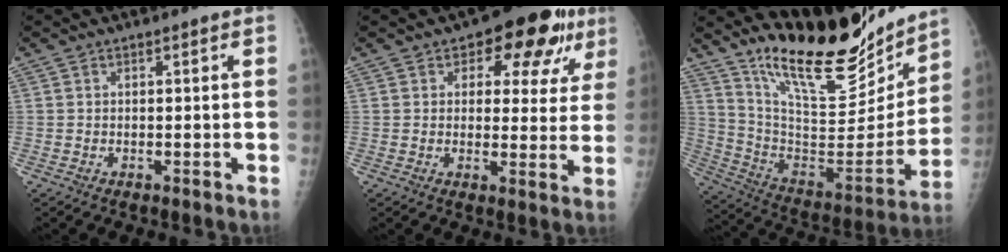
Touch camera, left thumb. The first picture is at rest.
{"total": 12.0, "force": [6.1, 6.7, 7.8], "torque": [-0.044, -0.014, 0.075]}
{"total": 25.5, "force": [20.3, 7.5, 13.5], "torque": [-0.179, -0.115, 0.334]}